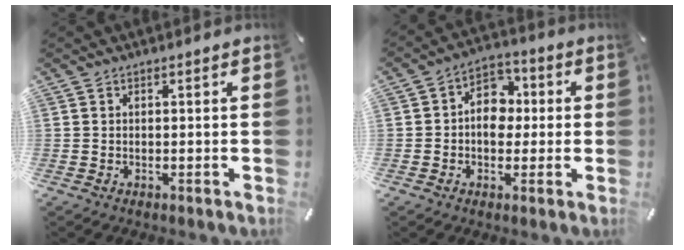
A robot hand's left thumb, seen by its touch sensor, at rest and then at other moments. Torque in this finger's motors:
{"motor_torque": [-0.12, 0.77, 0.54, -0.57, 0.25]}